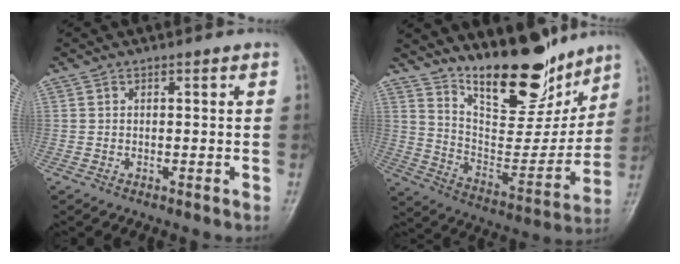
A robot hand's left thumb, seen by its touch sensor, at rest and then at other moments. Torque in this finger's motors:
{"motor_torque": [1.05, 0.50, 1.41, -1.36, 0.18]}